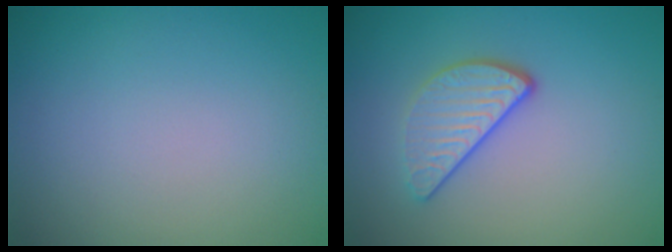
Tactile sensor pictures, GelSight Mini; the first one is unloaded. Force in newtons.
{"total": 3.0, "press": 2.5, "slide": 1.6}